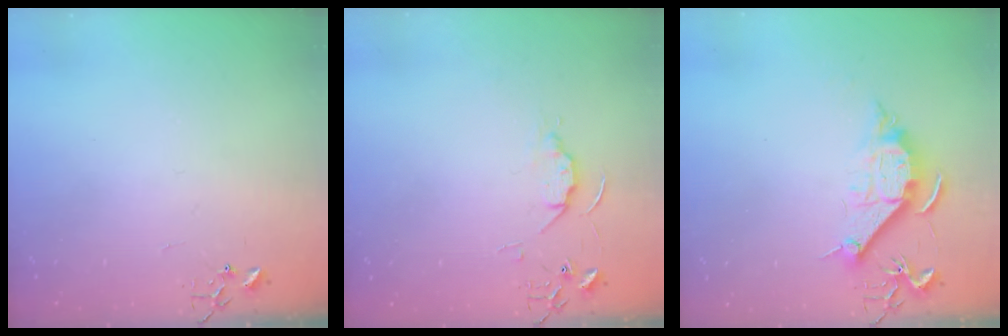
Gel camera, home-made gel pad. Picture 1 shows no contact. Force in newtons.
{"total": 5.7, "press": 5.6, "slide": 0.8}
{"total": 10.1, "press": 10.0, "slide": 0.8}